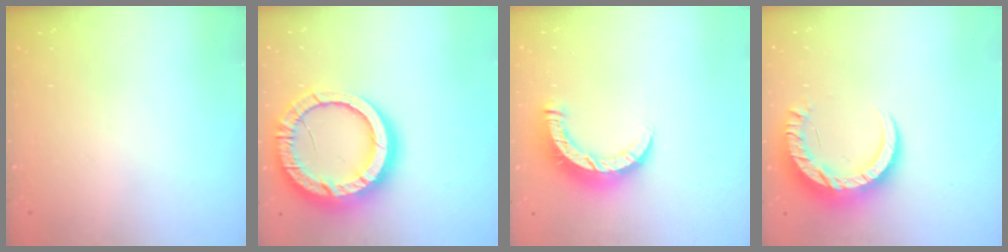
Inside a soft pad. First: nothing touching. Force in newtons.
{"total": 22.5, "press": 22.4, "slide": 2.0}
{"total": 8.9, "press": 8.9, "slide": 0.8}
{"total": 11.9, "press": 11.8, "slide": 0.9}